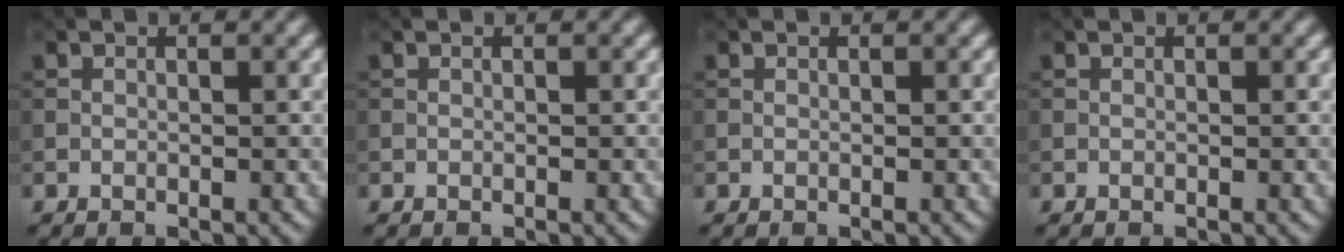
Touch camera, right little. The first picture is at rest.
{"total": 0.0}
{"total": 0.0}
{"total": 0.0}